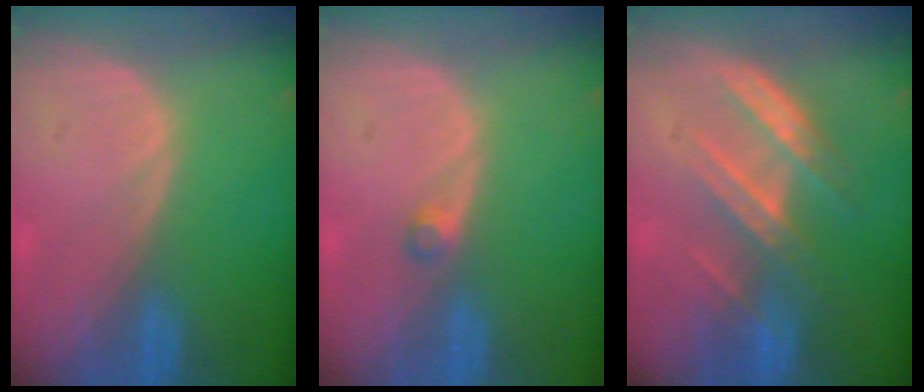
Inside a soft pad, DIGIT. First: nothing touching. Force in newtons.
{"total": 1.5, "press": 1.2, "slide": 0.8}
{"total": 7.2, "press": 6.5, "slide": 3.0}